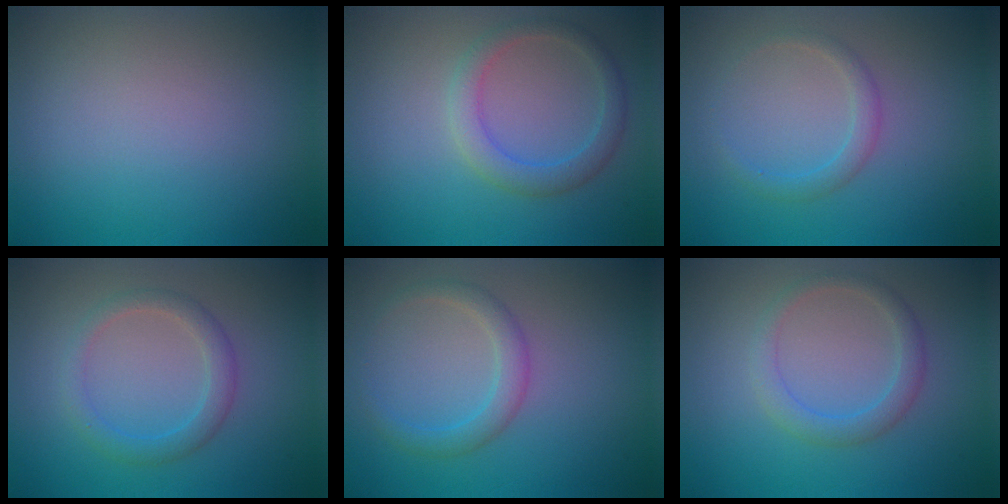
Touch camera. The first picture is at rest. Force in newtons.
{"total": 2.7, "press": 2.7, "slide": 0.0}
{"total": 1.6, "press": 1.6, "slide": 0.1}
{"total": 2.3, "press": 2.3, "slide": 0.1}
{"total": 2.3, "press": 2.2, "slide": 0.1}
{"total": 2.2, "press": 2.2, "slide": 0.0}